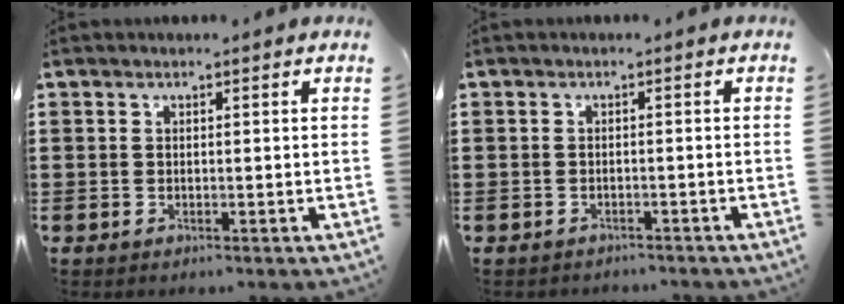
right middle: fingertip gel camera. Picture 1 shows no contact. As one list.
[{"total": 0.9, "force": [-0.9, 0.3, -0.2], "torque": [0.002, 0.003, -0.021]}]